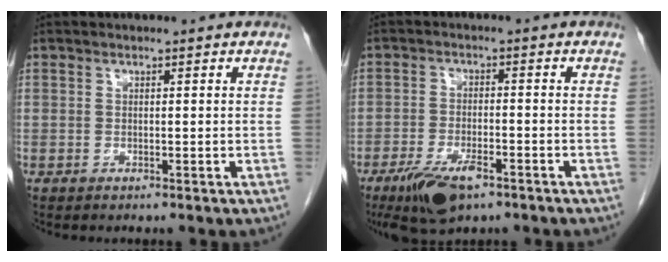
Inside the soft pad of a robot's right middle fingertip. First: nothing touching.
{"total": 8.0, "force": [-5.1, 2.5, 5.6], "torque": [-0.106, -0.012, -0.084]}